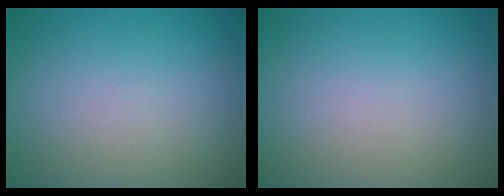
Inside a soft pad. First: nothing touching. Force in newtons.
{"total": 0.0}